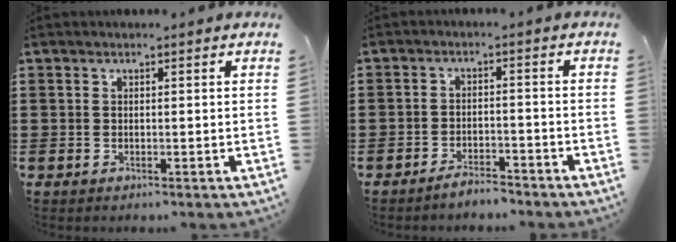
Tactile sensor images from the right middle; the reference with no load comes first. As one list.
[{"total": 3.1, "force": [-3.0, 0.5, 0.4], "torque": [-0.010, 0.005, -0.062]}]